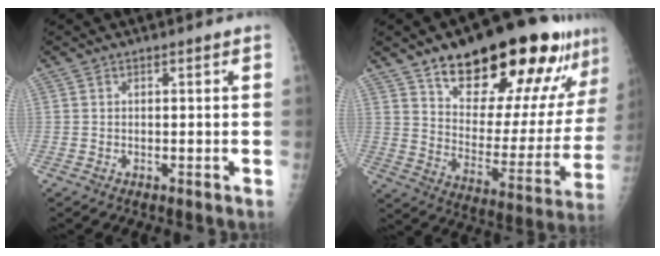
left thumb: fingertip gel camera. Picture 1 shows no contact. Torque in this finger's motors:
{"motor_torque": [0.75, 0.77, 1.46, -1.31, 0.40]}